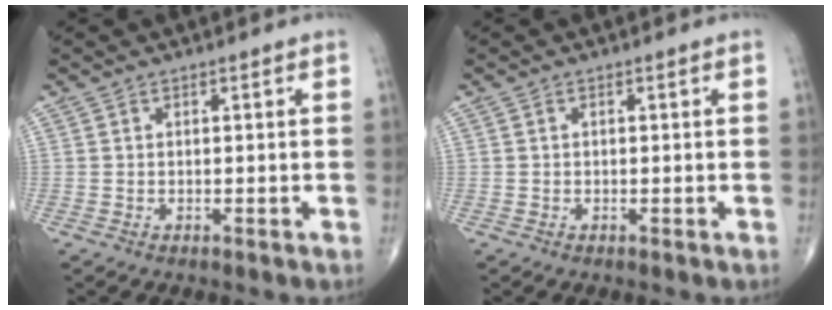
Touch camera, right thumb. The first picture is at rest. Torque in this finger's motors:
{"motor_torque": [-0.22, 0.14, -0.44, -0.08, 0.05]}